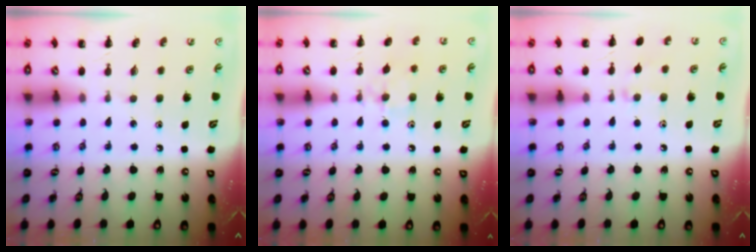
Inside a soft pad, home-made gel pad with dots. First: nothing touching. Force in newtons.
{"total": 7.8, "press": 7.5, "slide": 2.0}
{"total": 5.7, "press": 5.5, "slide": 1.6}